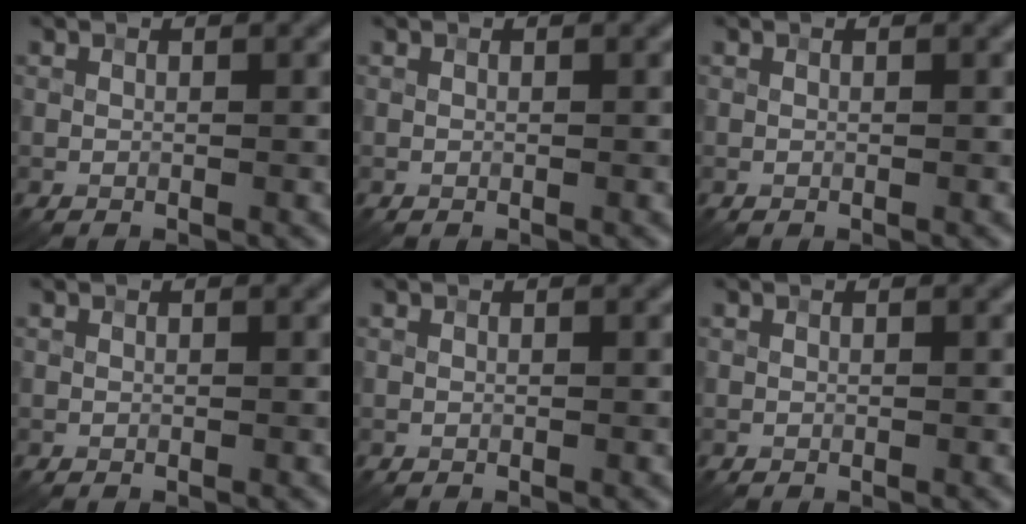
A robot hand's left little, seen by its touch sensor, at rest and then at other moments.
{"total": 0.0}
{"total": 0.0}
{"total": 0.0}
{"total": 0.0}
{"total": 0.0}